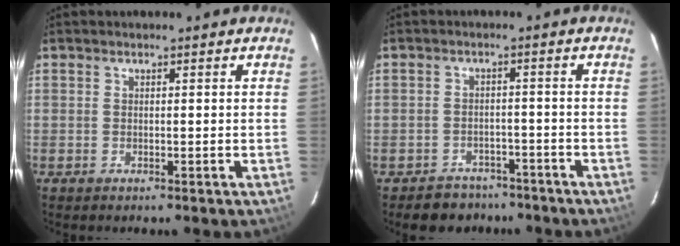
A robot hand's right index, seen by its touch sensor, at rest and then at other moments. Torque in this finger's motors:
{"motor_torque": [-0.40, 0.06, -0.78, -0.17]}